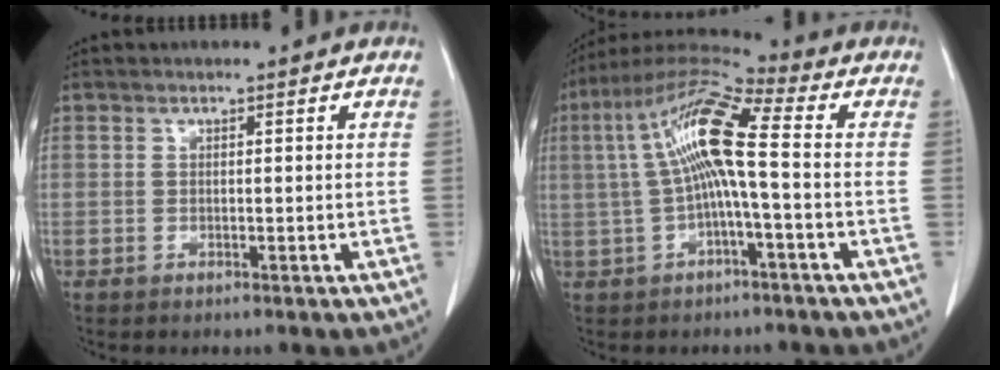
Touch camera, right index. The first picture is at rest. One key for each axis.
{"total": 11.5, "fx": 0.4, "fy": 1.1, "fz": 11.4, "tx": -0.224, "ty": 0.034, "tz": 0.001}